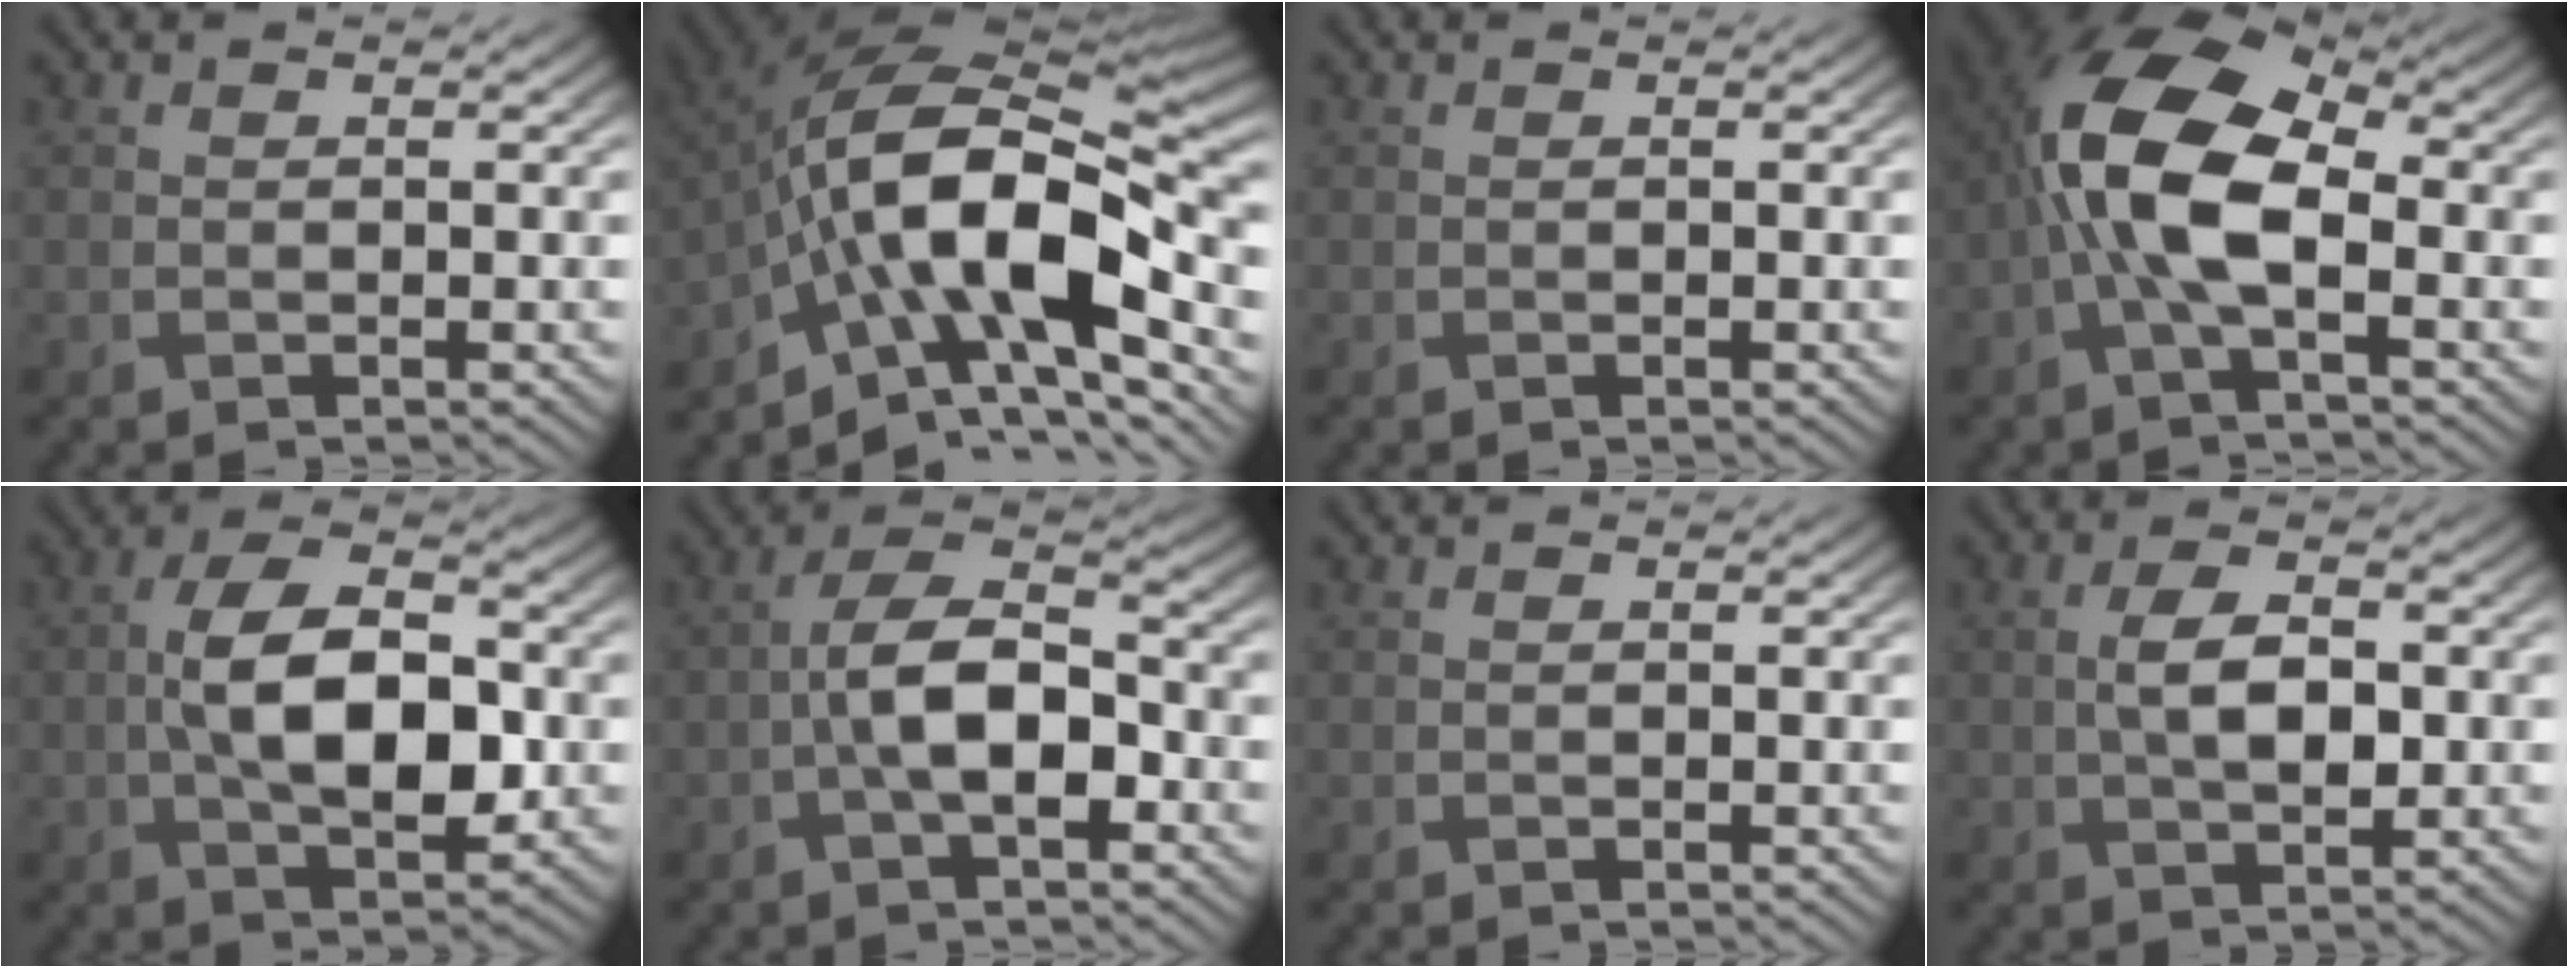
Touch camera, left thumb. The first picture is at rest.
{"total": 16.2, "force": [-5.0, 8.1, 13.1], "torque": [-0.225, -0.001, -0.099]}
{"total": 0.0}
{"total": 11.5, "force": [-1.1, 5.3, 10.1], "torque": [-0.216, 0.020, -0.033]}
{"total": 10.9, "force": [-0.9, 5.6, 9.3], "torque": [-0.177, 0.004, -0.018]}
{"total": 8.6, "force": [-2.3, 4.0, 7.2], "torque": [-0.132, 0.020, -0.050]}
{"total": 0.0}
{"total": 5.3, "force": [0.0, 2.6, 4.6], "torque": [-0.098, 0.004, 0.002]}